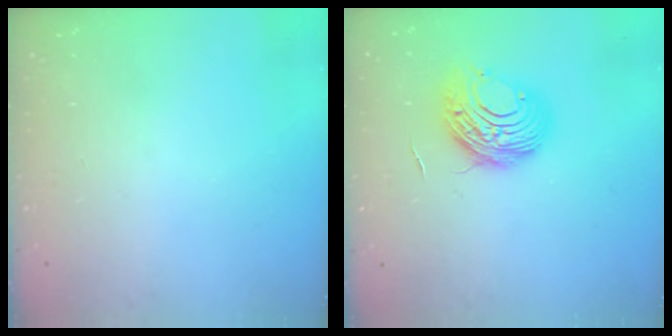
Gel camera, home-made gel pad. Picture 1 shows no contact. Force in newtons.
{"total": 9.5, "press": 9.5, "slide": 0.7}